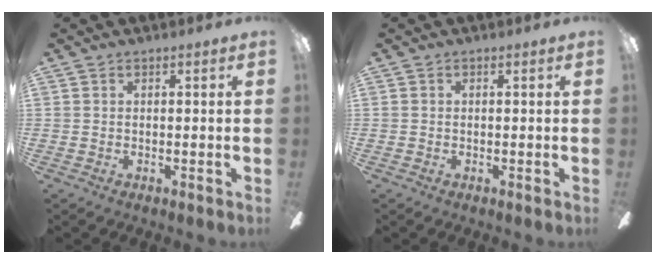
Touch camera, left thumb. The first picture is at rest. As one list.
[{"total": 0.0}]